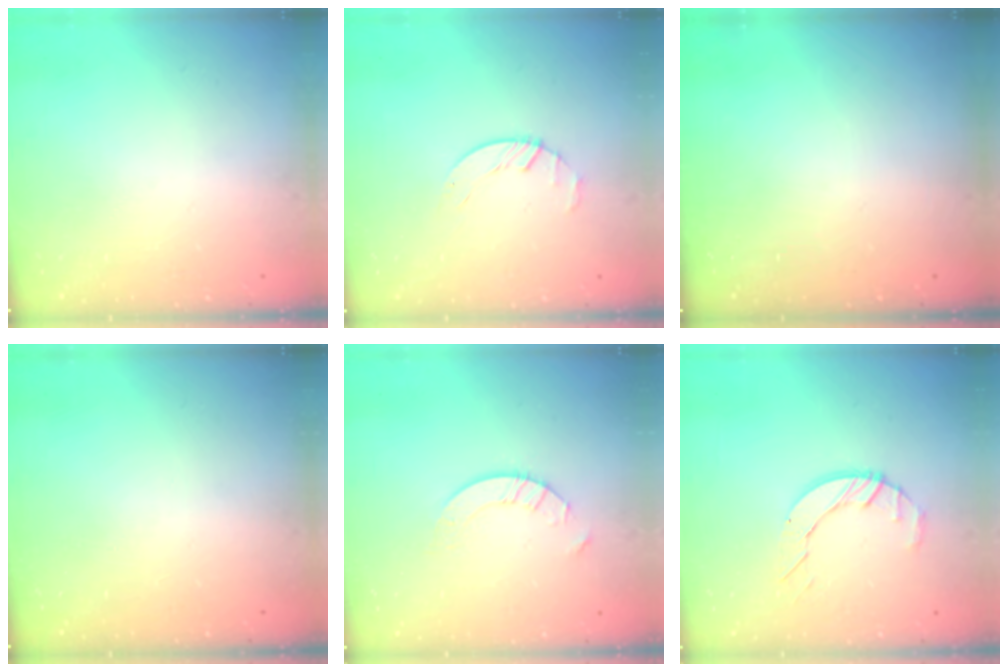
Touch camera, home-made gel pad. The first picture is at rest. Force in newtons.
{"total": 1.6, "press": 1.6, "slide": 0.3}
{"total": 0.0}
{"total": 0.0}
{"total": 4.9, "press": 4.9, "slide": 0.5}
{"total": 7.3, "press": 7.2, "slide": 0.7}